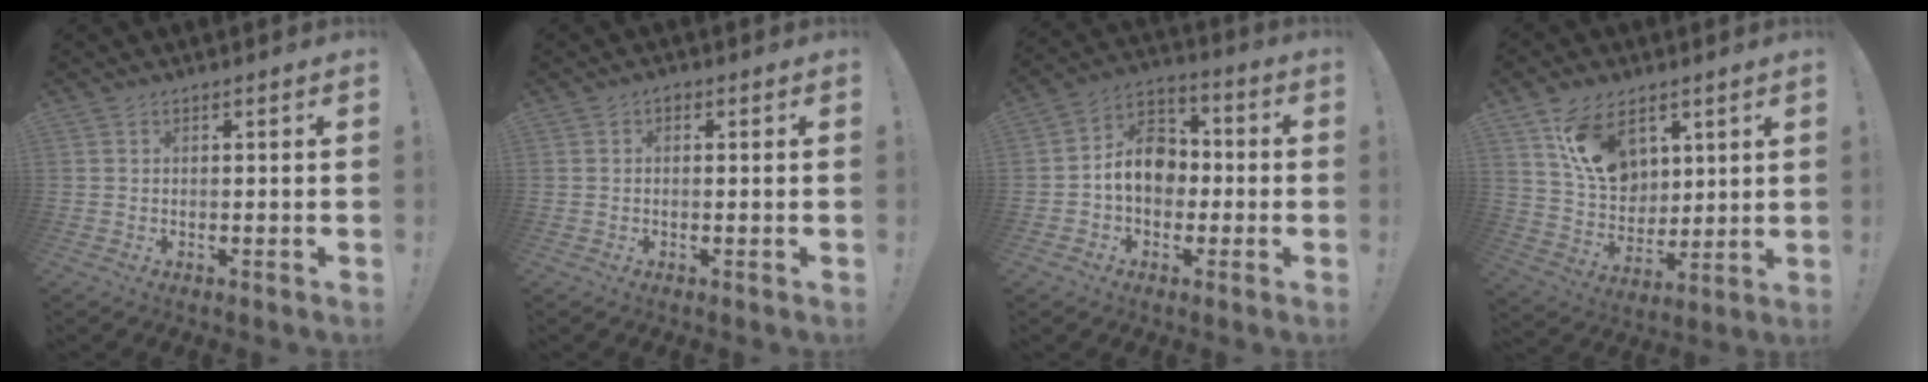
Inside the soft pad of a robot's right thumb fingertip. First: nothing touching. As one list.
[{"total": 0.8, "force": [0.0, 0.5, 0.5], "torque": [-0.010, 0.002, -0.001]}, {"total": 12.0, "force": [-0.7, 9.6, 7.3], "torque": [-0.124, 0.025, -0.005]}, {"total": 15.0, "force": [7.7, 10.2, 7.7], "torque": [-0.135, -0.034, 0.151]}]